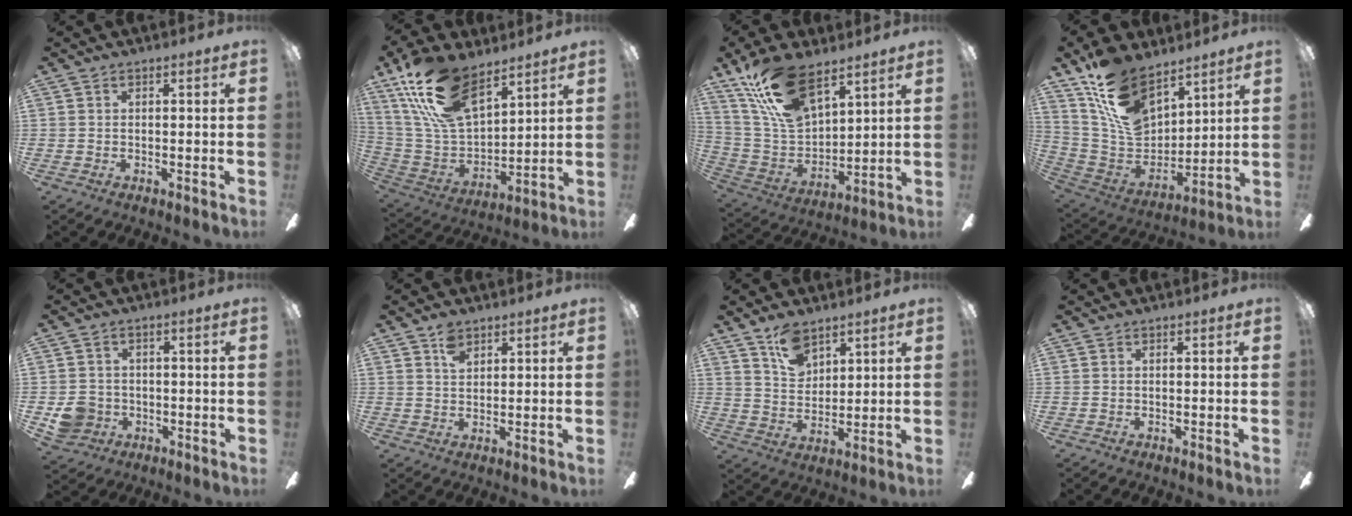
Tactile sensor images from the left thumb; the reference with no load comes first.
{"total": 21.6, "force": [13.9, 10.4, 12.9], "torque": [-0.277, -0.064, 0.252]}
{"total": 19.0, "force": [12.9, 8.7, 10.9], "torque": [-0.235, -0.063, 0.232]}
{"total": 17.9, "force": [11.3, 10.3, 9.3], "torque": [-0.190, -0.059, 0.219]}
{"total": 6.1, "force": [-1.6, 5.6, 1.9], "torque": [-0.034, 0.012, -0.028]}
{"total": 3.9, "force": [2.6, 2.2, 1.8], "torque": [-0.034, -0.003, 0.049]}
{"total": 9.3, "force": [6.5, 5.4, 3.9], "torque": [-0.067, -0.024, 0.120]}
{"total": 0.0}